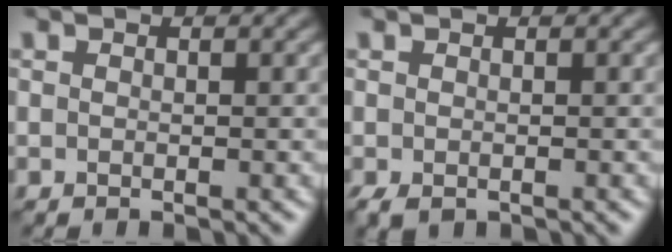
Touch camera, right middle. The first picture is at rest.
{"total": 1.6, "force": [-1.1, 0.8, 0.9], "torque": [-0.021, -0.010, -0.019]}